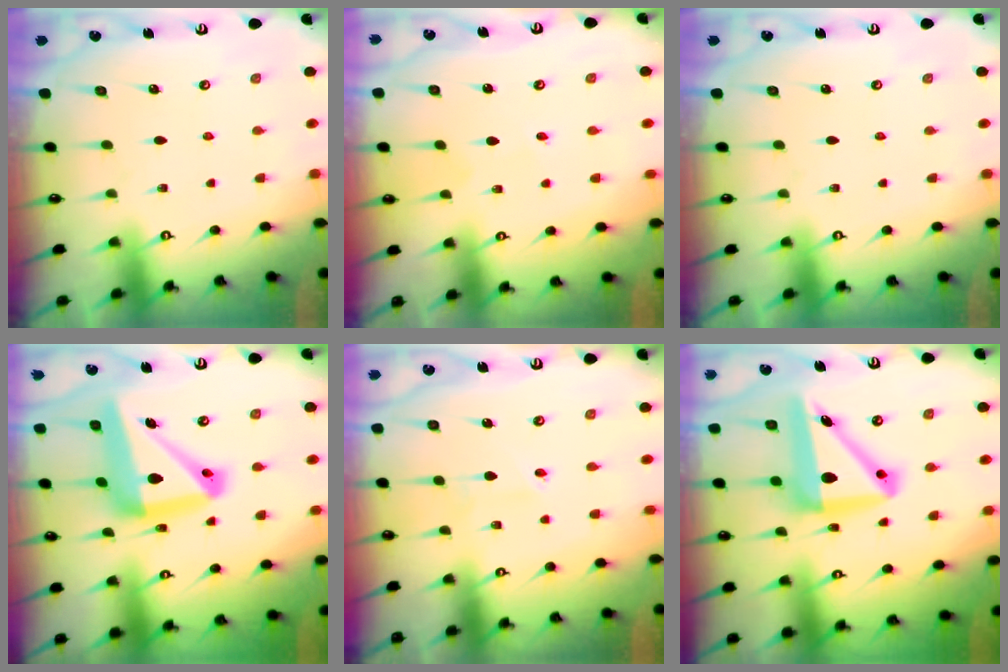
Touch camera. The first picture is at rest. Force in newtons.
{"total": 2.9, "press": 2.9, "slide": 0.3}
{"total": 0.0}
{"total": 18.3, "press": 18.2, "slide": 2.0}
{"total": 3.0, "press": 2.9, "slide": 0.5}
{"total": 13.8, "press": 13.3, "slide": 3.9}